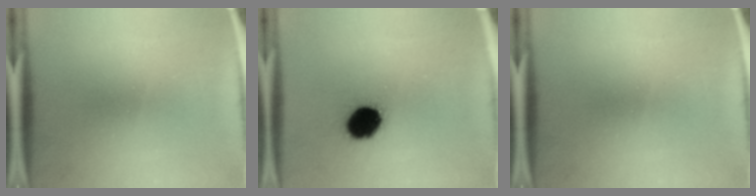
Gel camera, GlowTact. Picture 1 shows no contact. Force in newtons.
{"total": 11.9}
{"total": 0.0}